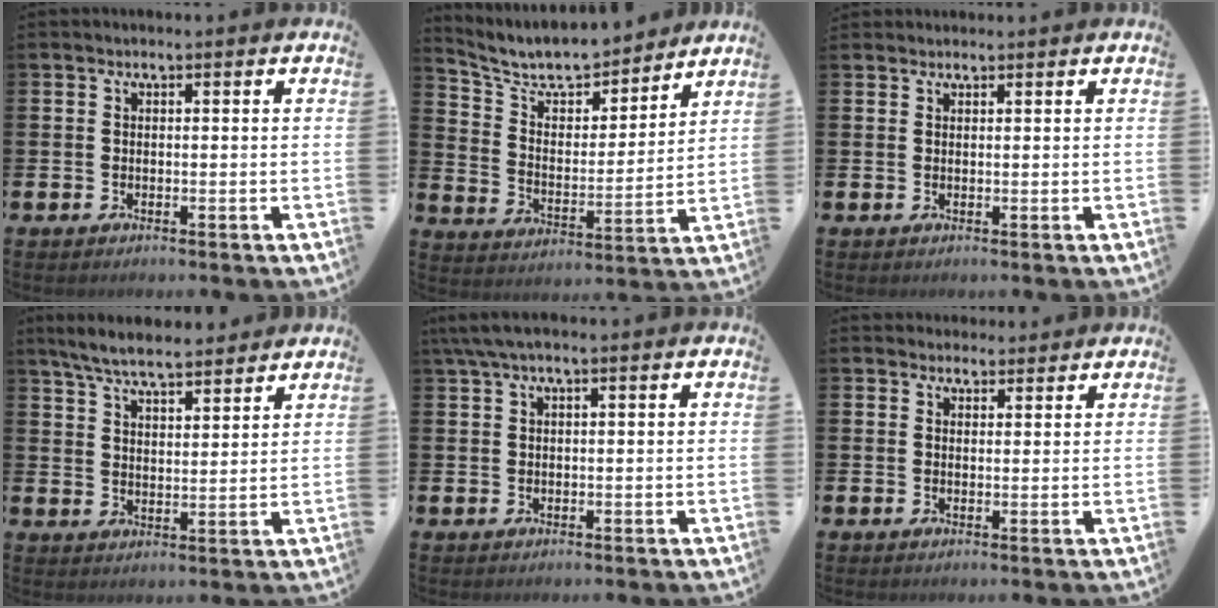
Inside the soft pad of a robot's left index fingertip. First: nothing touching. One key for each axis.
{"total": 8.4, "fx": 7.9, "fy": 2.2, "fz": 2.0, "tx": -0.073, "ty": -0.065, "tz": 0.138}
{"total": 1.1, "fx": 1.1, "fy": 0.3, "fz": -0.2, "tx": 0.015, "ty": -0.002, "tz": 0.018}
{"total": 6.5, "fx": 6.2, "fy": 0.9, "fz": 1.9, "tx": -0.057, "ty": -0.026, "tz": 0.111}
{"total": 5.2, "fx": 3.2, "fy": 0.8, "fz": 4.1, "tx": -0.084, "ty": -0.001, "tz": 0.056}
{"total": 2.6, "fx": 2.4, "fy": 1.0, "fz": -0.1, "tx": 0.012, "ty": -0.010, "tz": 0.041}